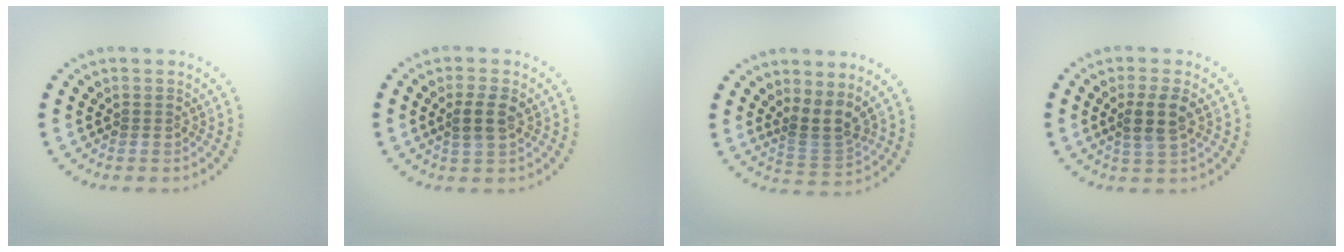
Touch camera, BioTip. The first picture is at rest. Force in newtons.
{"total": 2.4, "press": 2.2, "slide": 0.8}
{"total": 2.9, "press": 2.1, "slide": 2.0}
{"total": 2.7, "press": 2.5, "slide": 1.1}